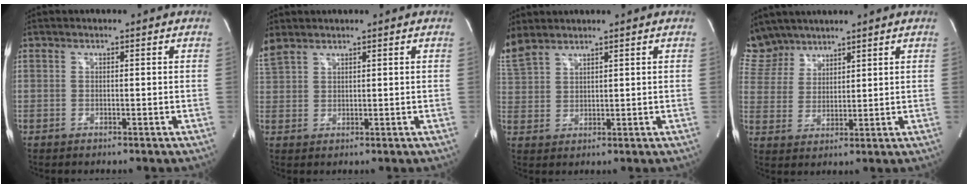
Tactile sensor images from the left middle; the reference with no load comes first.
{"total": 3.8, "force": [3.3, 1.2, 1.4], "torque": [-0.054, 0.021, 0.082]}
{"total": 6.2, "force": [5.6, 1.7, 2.1], "torque": [-0.069, 0.015, 0.130]}
{"total": 7.5, "force": [6.7, 3.2, 0.2], "torque": [-0.009, 0.011, 0.145]}